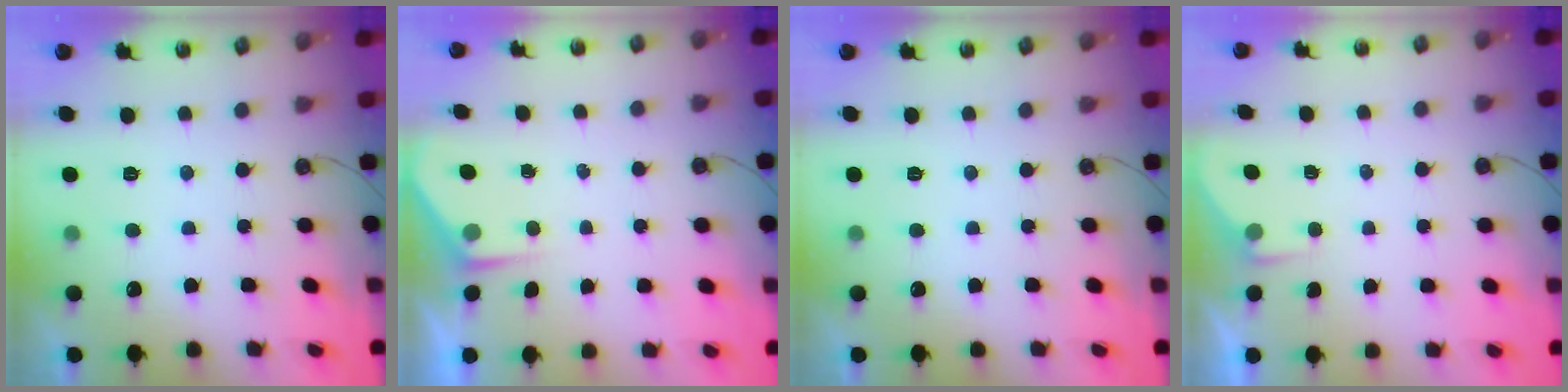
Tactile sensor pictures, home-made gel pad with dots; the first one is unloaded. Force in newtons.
{"total": 2.7, "press": 2.7, "slide": 0.3}
{"total": 0.0}
{"total": 1.8, "press": 1.7, "slide": 0.4}